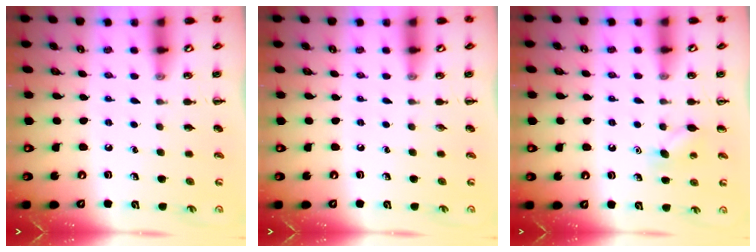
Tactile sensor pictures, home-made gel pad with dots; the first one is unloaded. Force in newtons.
{"total": 0.0}
{"total": 5.5, "press": 5.3, "slide": 1.5}